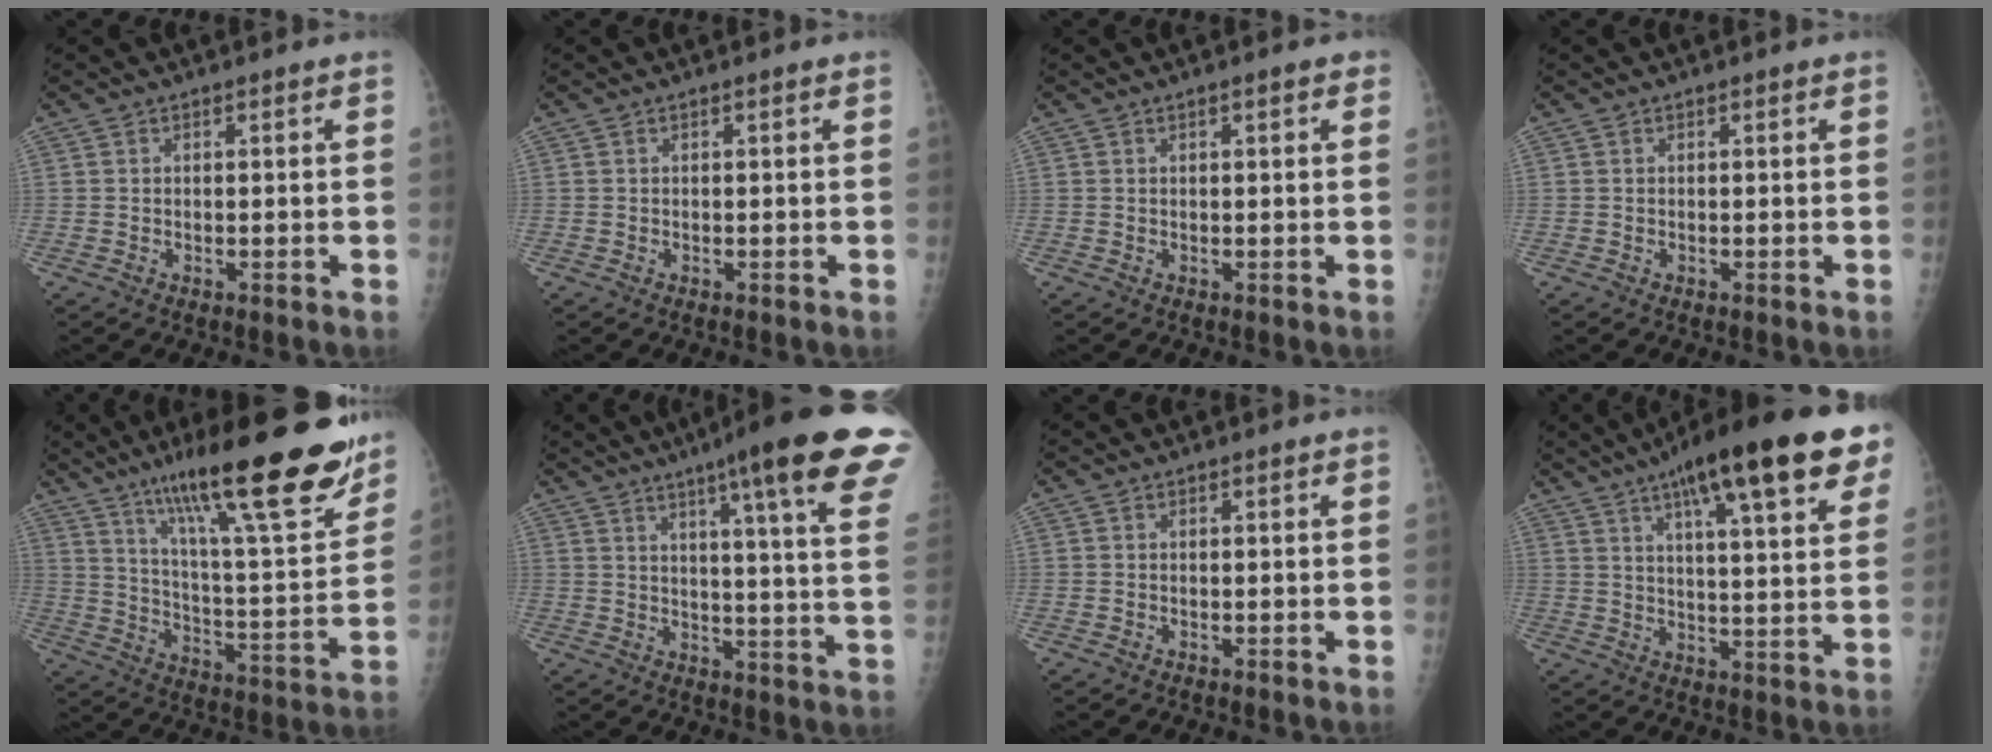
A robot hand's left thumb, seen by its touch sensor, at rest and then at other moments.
{"total": 0.0}
{"total": 1.6, "force": [0.8, 0.4, 1.3], "torque": [-0.018, 0.001, 0.009]}
{"total": 0.0}
{"total": 27.4, "force": [18.5, 5.0, 19.6], "torque": [-0.275, -0.065, 0.289]}
{"total": 23.5, "force": [15.0, 1.9, 18.1], "torque": [-0.231, -0.059, 0.186]}
{"total": 0.0}
{"total": 23.3, "force": [12.5, 5.3, 18.9], "torque": [-0.268, -0.008, 0.180]}